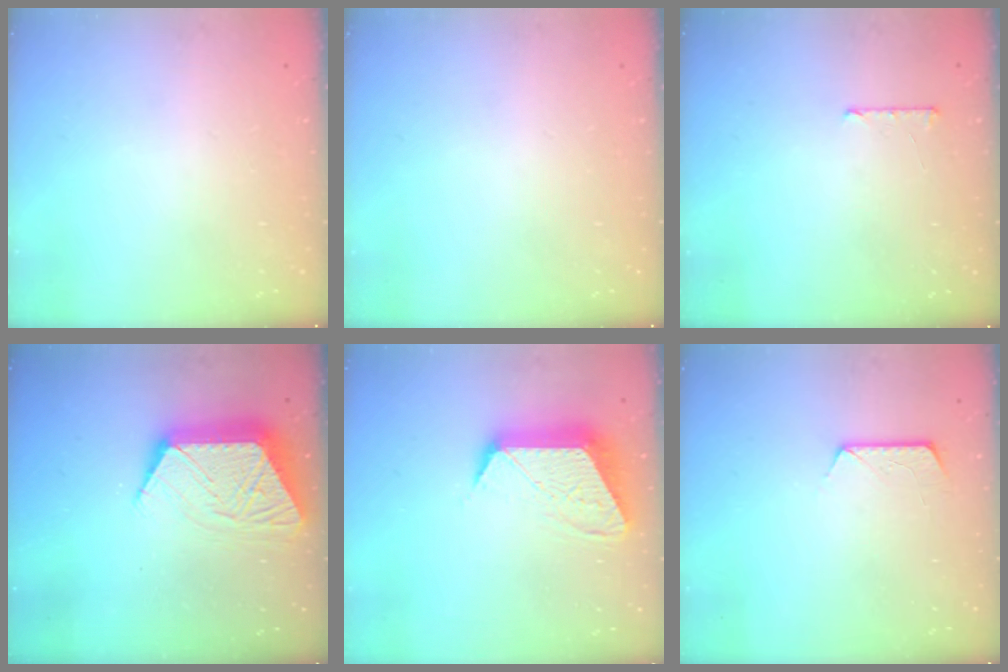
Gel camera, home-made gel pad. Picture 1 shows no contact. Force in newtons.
{"total": 0.0}
{"total": 4.6, "press": 4.6, "slide": 0.5}
{"total": 13.7, "press": 13.7, "slide": 1.1}
{"total": 14.0, "press": 14.0, "slide": 0.6}
{"total": 7.9, "press": 7.8, "slide": 0.8}